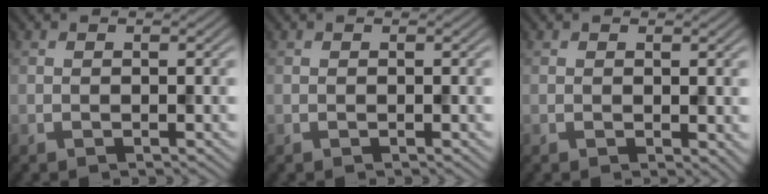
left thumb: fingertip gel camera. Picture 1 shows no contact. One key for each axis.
{"total": 0.0}
{"total": 1.2, "fx": 0.1, "fy": 0.8, "fz": 0.9, "tx": -0.011, "ty": -0.004, "tz": 0.006}